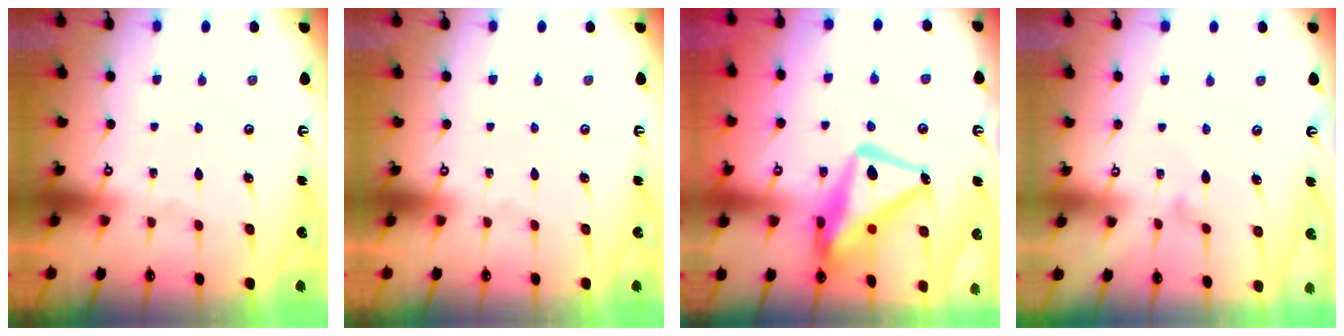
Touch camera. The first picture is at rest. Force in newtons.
{"total": 0.0}
{"total": 18.1, "press": 18.0, "slide": 1.8}
{"total": 8.2, "press": 8.1, "slide": 0.4}